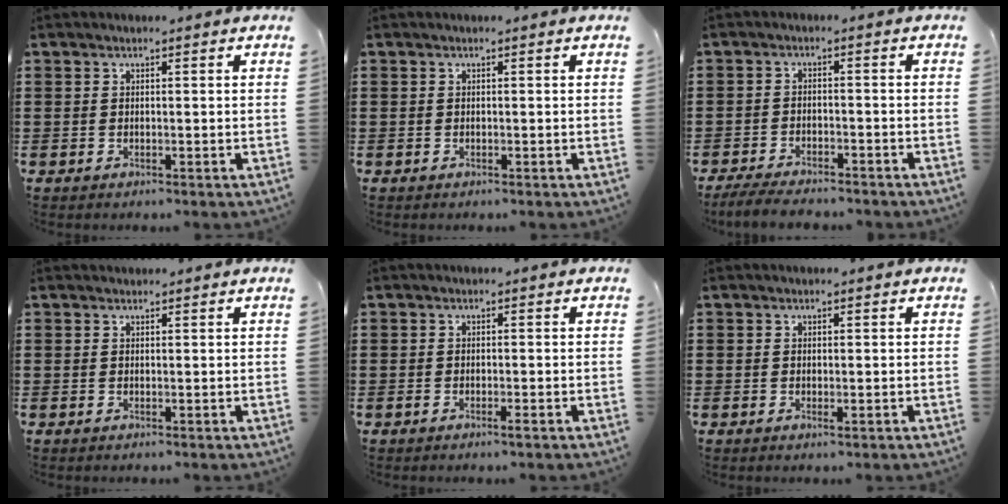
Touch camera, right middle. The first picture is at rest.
{"total": 0.0}
{"total": 3.8, "force": [-3.6, 0.4, 1.1], "torque": [-0.026, -0.004, -0.074]}
{"total": 0.6, "force": [0.6, 0.1, -0.2], "torque": [0.000, -0.002, 0.012]}
{"total": 0.9, "force": [-0.5, 0.1, 0.8], "torque": [-0.015, -0.004, -0.007]}
{"total": 0.6, "force": [0.1, 0.0, 0.6], "torque": [-0.012, 0.000, 0.003]}